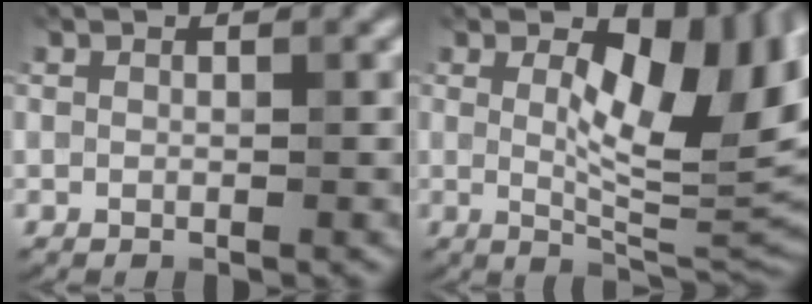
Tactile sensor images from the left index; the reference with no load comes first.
{"total": 10.6, "force": [2.5, 4.2, 9.5], "torque": [-0.142, -0.001, 0.043]}